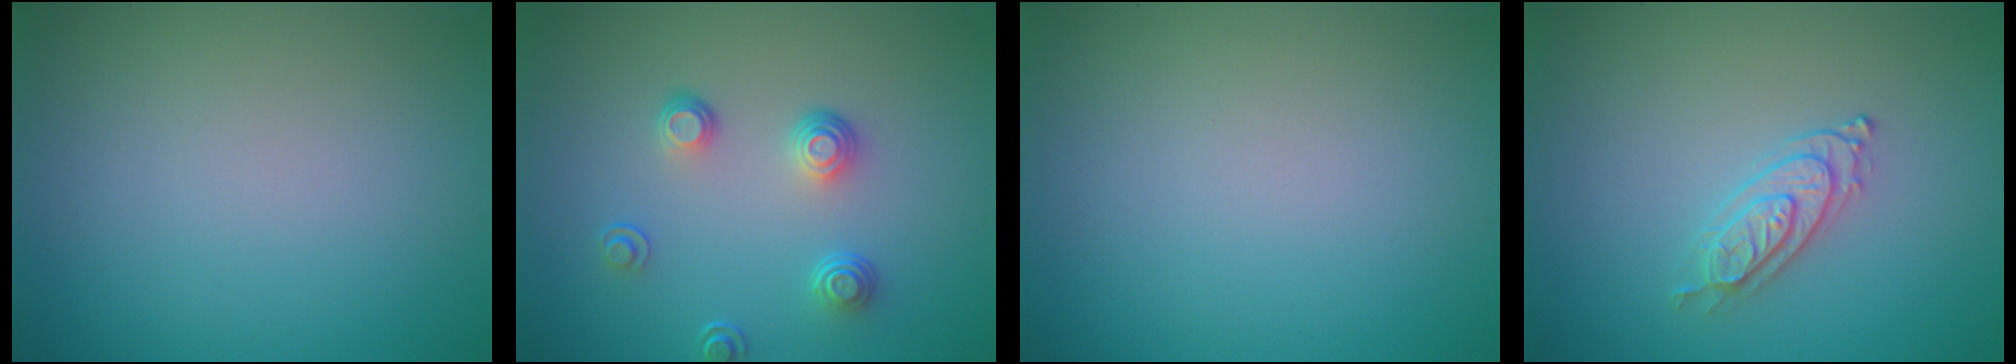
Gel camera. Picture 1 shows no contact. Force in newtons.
{"total": 2.6, "press": 1.7, "slide": 2.0}
{"total": 0.0}
{"total": 2.2, "press": 2.0, "slide": 0.7}